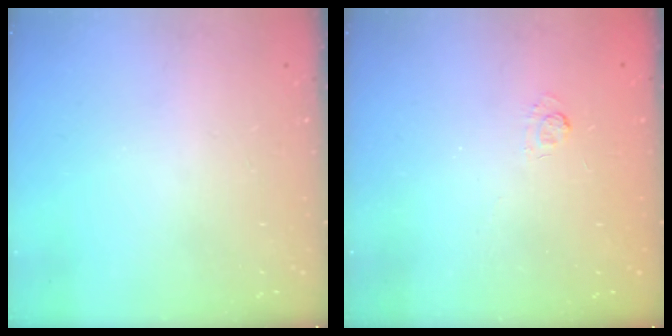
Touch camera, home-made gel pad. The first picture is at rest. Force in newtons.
{"total": 2.1, "press": 1.5, "slide": 1.4}